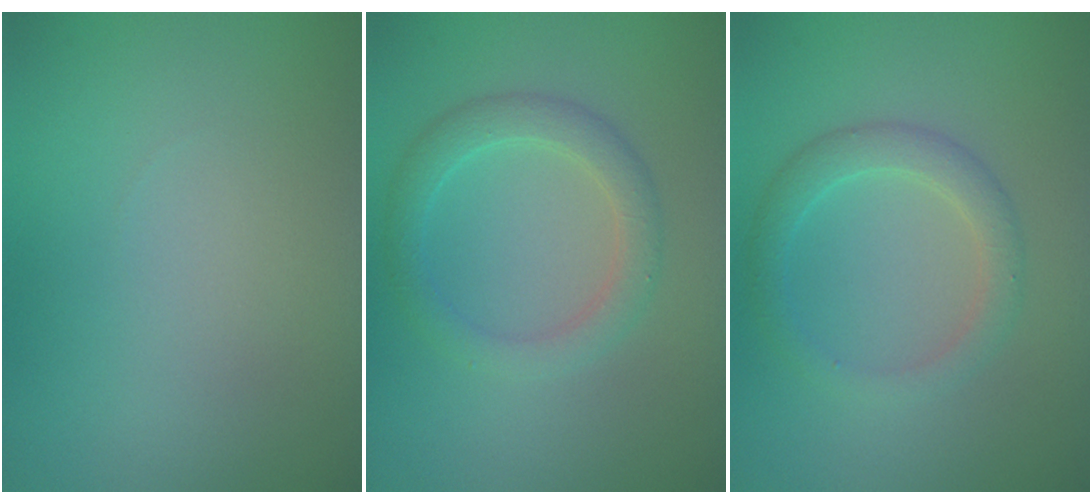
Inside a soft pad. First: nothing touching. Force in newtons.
{"total": 2.8, "press": 2.8, "slide": 0.1}
{"total": 2.6, "press": 2.6, "slide": 0.0}